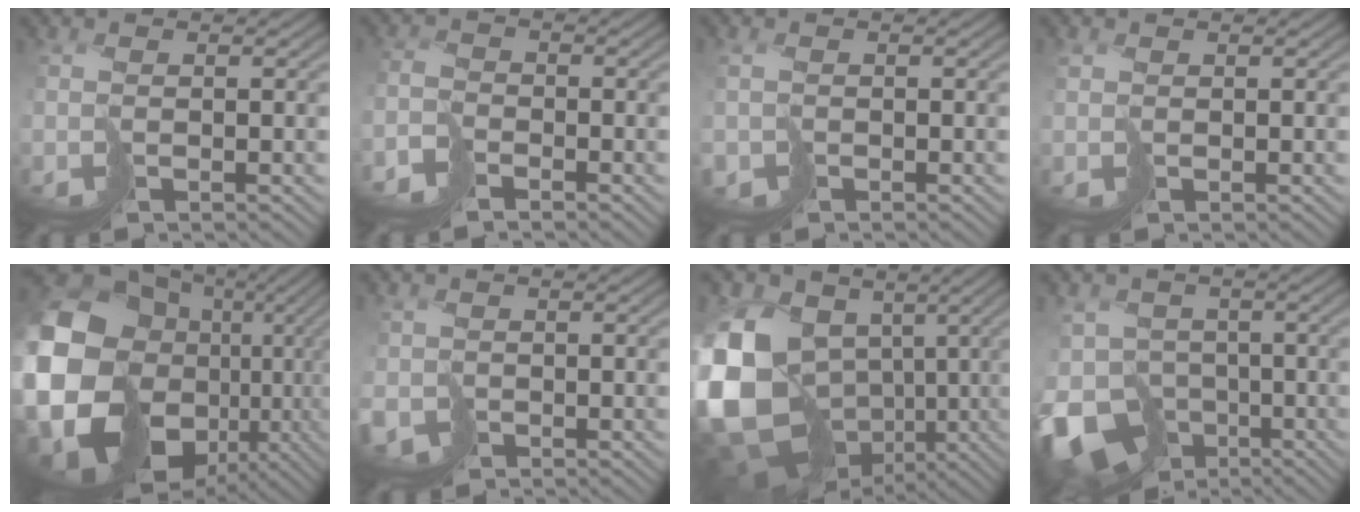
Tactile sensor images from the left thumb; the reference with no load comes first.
{"total": 2.6, "force": [-2.5, 0.7, 0.0], "torque": [0.012, 0.002, -0.058]}
{"total": 1.0, "force": [-0.4, 0.9, 0.2], "torque": [-0.001, -0.004, -0.010]}
{"total": 0.9, "force": [0.6, 0.7, 0.2], "torque": [-0.003, -0.002, 0.011]}
{"total": 23.3, "force": [-1.3, 20.3, 11.4], "torque": [-0.285, -0.052, -0.034]}
{"total": 2.3, "force": [-0.9, 2.0, 0.7], "torque": [-0.011, -0.012, -0.014]}
{"total": 20.0, "force": [-1.6, 17.1, 10.2], "torque": [-0.249, -0.035, -0.038]}
{"total": 12.0, "force": [-6.0, 8.7, 5.7], "torque": [-0.143, -0.030, -0.100]}